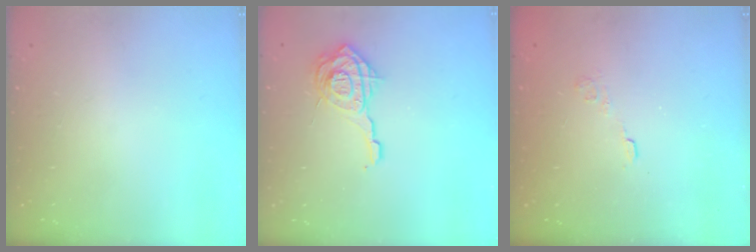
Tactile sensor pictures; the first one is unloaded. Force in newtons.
{"total": 13.0, "press": 12.9, "slide": 1.4}
{"total": 2.6, "press": 2.2, "slide": 1.4}